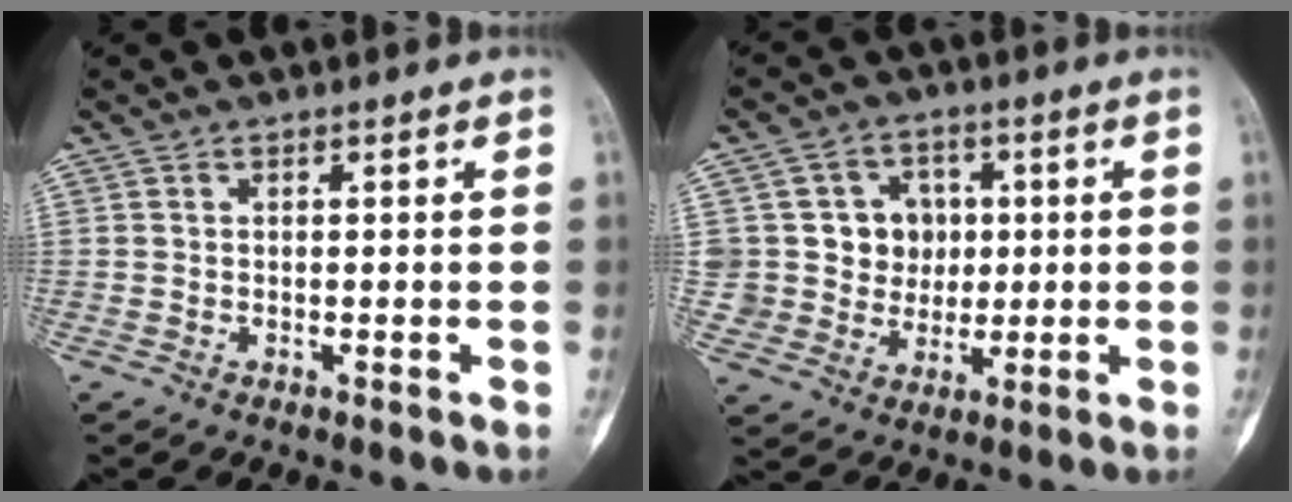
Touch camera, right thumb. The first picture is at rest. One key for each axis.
{"total": 10.2, "fx": 1.8, "fy": 9.7, "fz": 2.6, "tx": 0.009, "ty": 0.008, "tz": 0.035}